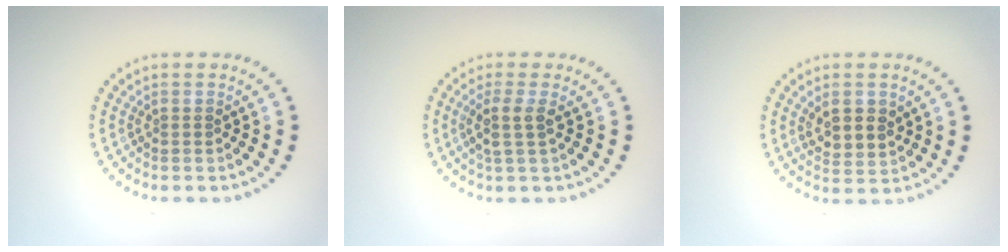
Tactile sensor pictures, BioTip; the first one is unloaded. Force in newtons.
{"total": 2.1, "press": 1.7, "slide": 1.3}
{"total": 3.0, "press": 2.9, "slide": 0.9}